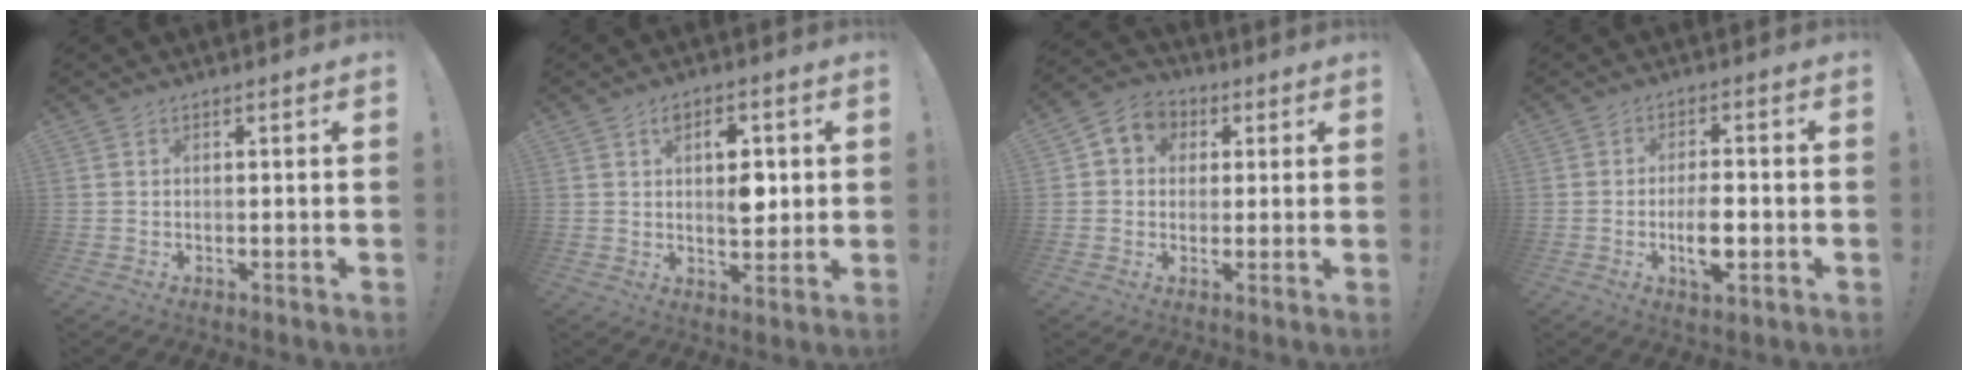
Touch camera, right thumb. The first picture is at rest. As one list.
[{"total": 8.2, "force": [1.7, 5.0, 6.3], "torque": [-0.082, 0.000, 0.027]}, {"total": 6.7, "force": [0.9, 6.2, 2.4], "torque": [-0.032, 0.003, 0.022]}, {"total": 7.6, "force": [-2.1, 2.9, 6.7], "torque": [-0.118, 0.000, -0.037]}]